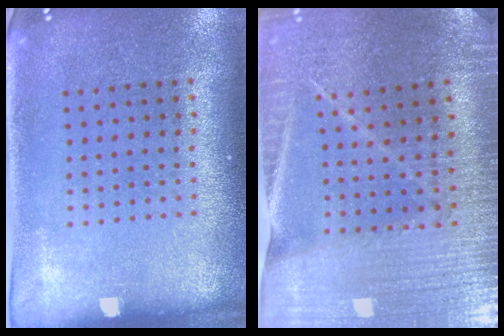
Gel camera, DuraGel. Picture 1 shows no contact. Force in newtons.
{"total": 2.6, "press": 2.6, "slide": 0.4}